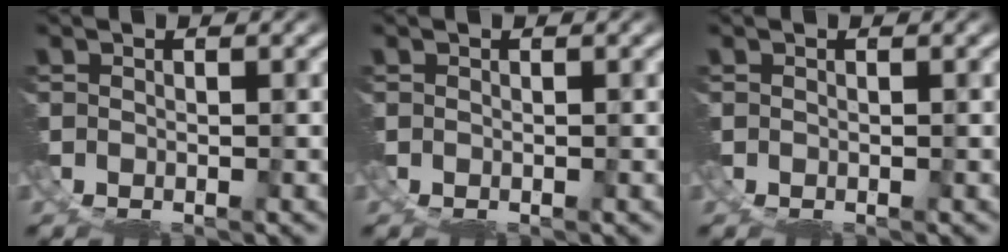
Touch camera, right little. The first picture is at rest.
{"total": 0.0}
{"total": 0.0}